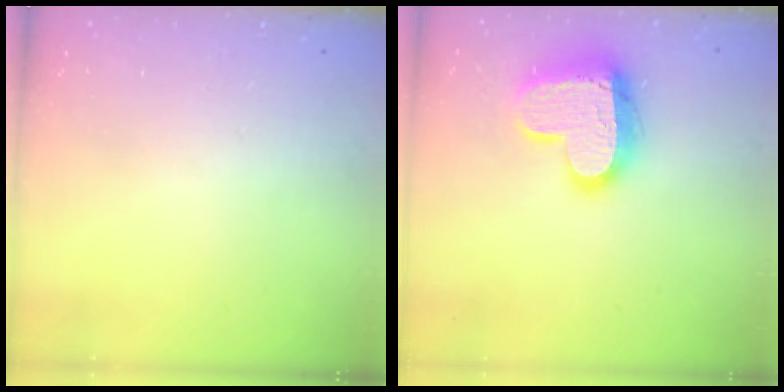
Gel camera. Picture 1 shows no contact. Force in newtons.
{"total": 16.2, "press": 16.1, "slide": 1.4}